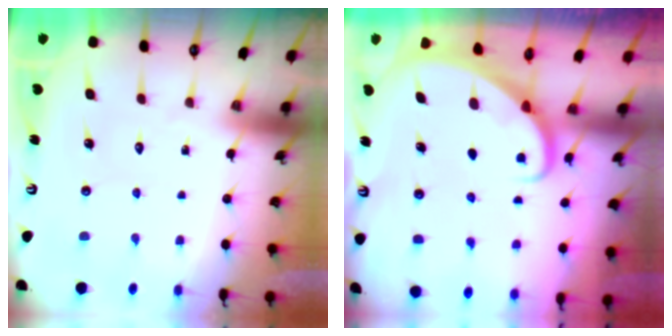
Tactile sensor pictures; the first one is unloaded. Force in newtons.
{"total": 2.5, "press": 2.5, "slide": 0.2}